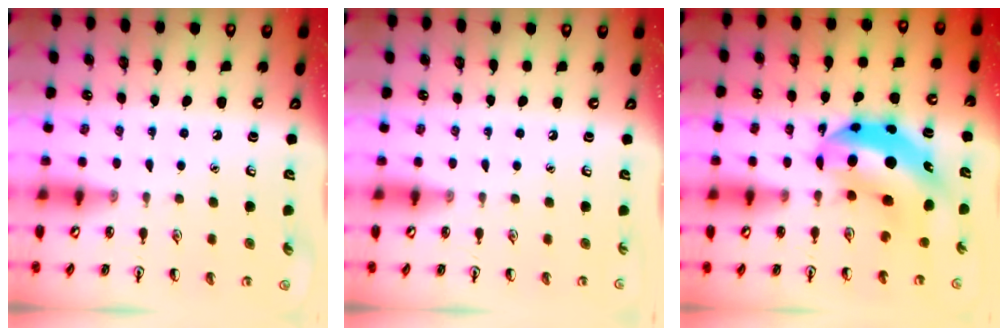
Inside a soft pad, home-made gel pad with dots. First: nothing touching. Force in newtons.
{"total": 0.0}
{"total": 11.9, "press": 11.3, "slide": 3.6}